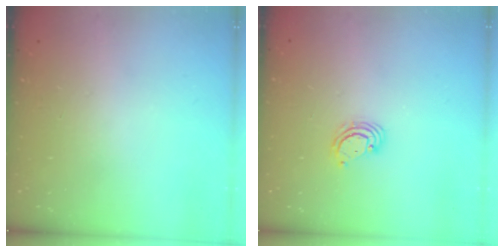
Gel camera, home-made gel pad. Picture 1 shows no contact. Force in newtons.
{"total": 2.8, "press": 2.8, "slide": 0.3}